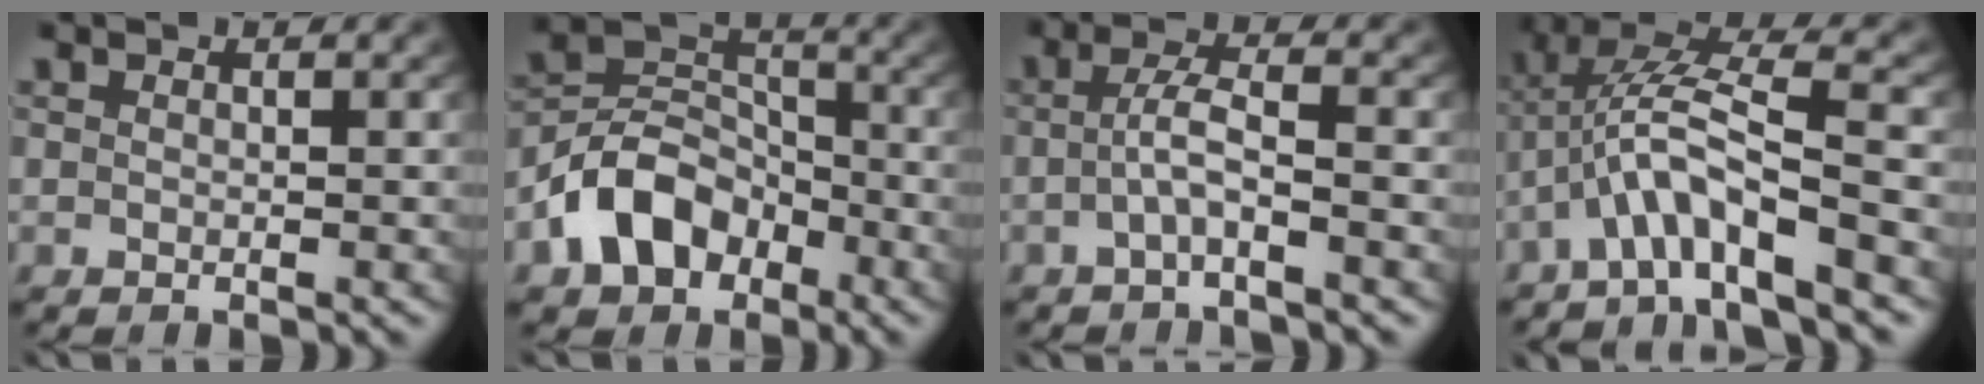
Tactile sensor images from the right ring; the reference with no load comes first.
{"total": 7.1, "force": [-2.9, 5.4, 3.7], "torque": [-0.064, -0.009, -0.051]}
{"total": 2.8, "force": [-1.5, 0.2, 2.4], "torque": [-0.045, -0.001, -0.026]}
{"total": 5.8, "force": [-0.7, 2.9, 4.9], "torque": [-0.107, -0.014, -0.012]}